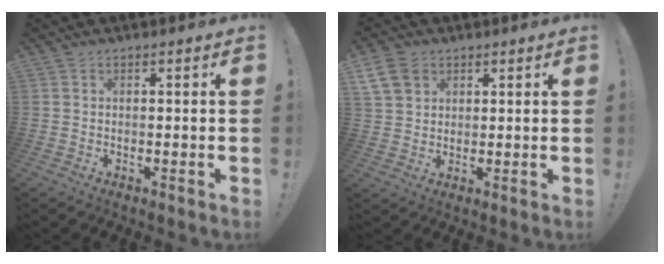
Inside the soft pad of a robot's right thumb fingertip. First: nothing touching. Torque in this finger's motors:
{"motor_torque": [0.02, 0.01, 0.07, 0.03, 0.00]}